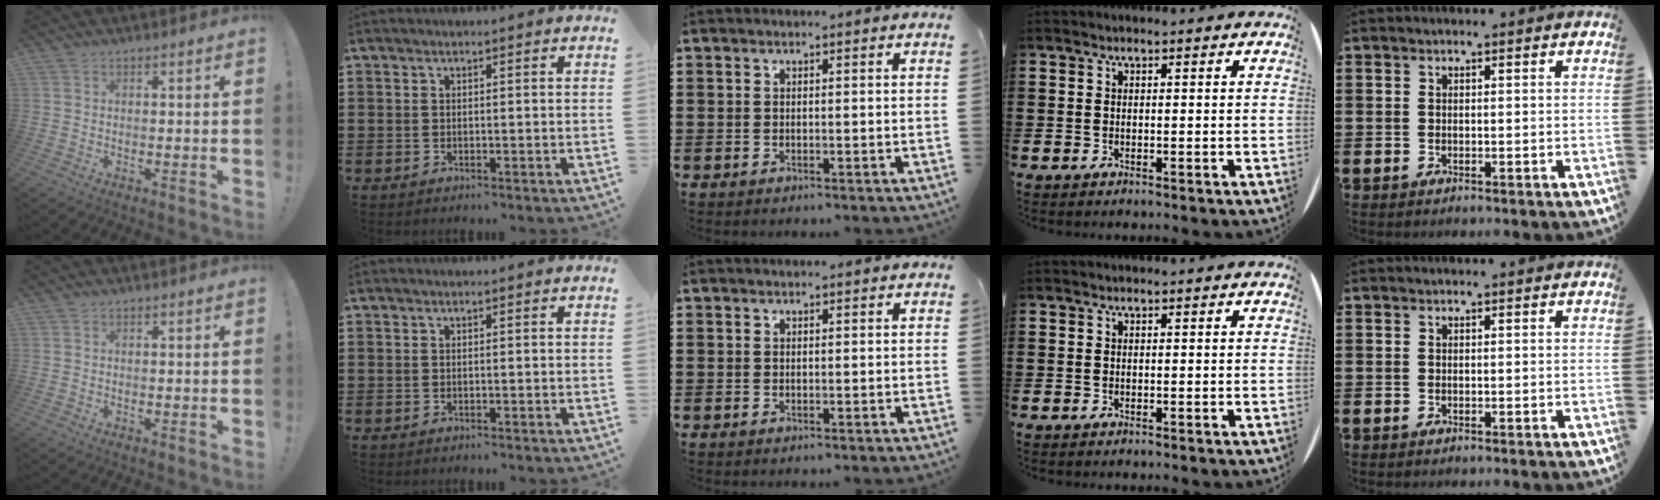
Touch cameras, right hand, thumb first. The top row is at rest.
{}